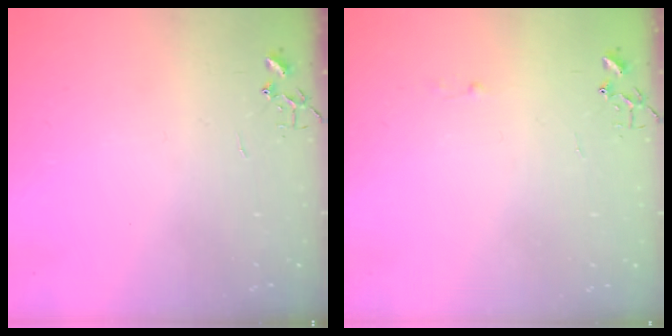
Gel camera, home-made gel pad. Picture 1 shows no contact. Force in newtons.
{"total": 1.8, "press": 1.8, "slide": 0.2}